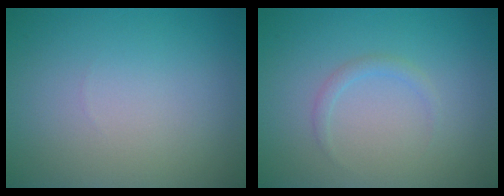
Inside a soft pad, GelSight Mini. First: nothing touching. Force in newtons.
{"total": 1.0, "press": 1.0, "slide": 0.0}